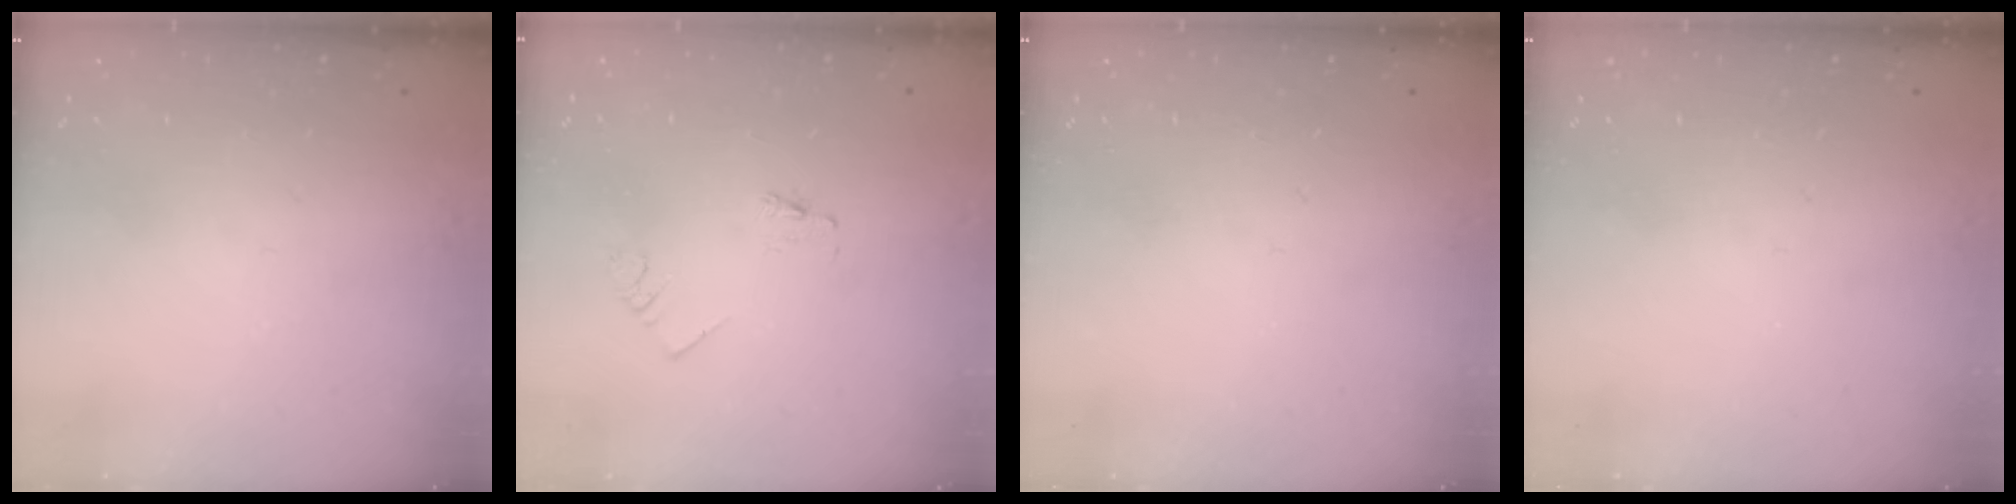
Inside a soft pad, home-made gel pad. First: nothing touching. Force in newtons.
{"total": 0.0}
{"total": 0.0}
{"total": 0.0}